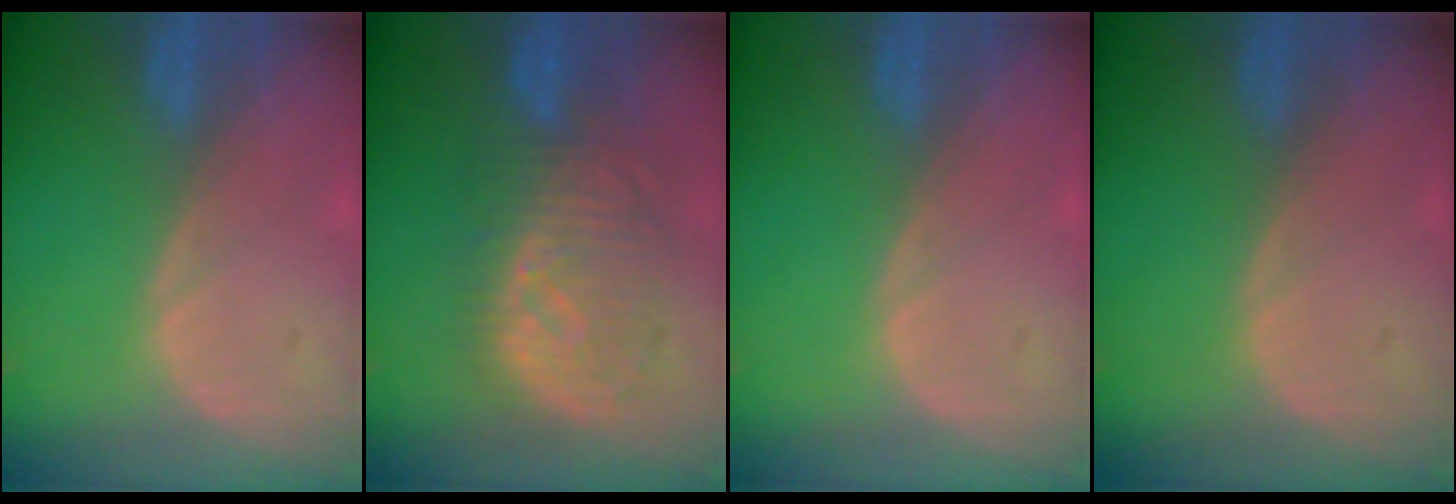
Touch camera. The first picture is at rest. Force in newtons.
{"total": 9.2, "press": 8.9, "slide": 2.4}
{"total": 0.0}
{"total": 0.0}